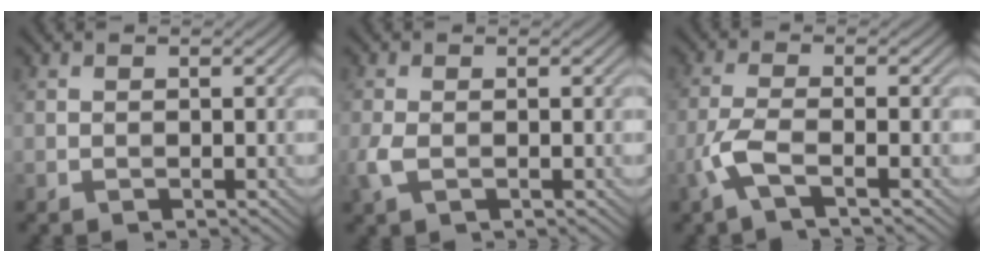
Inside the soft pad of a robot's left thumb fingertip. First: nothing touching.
{"total": 2.2, "force": [-0.5, 1.0, 1.9], "torque": [-0.052, -0.002, -0.014]}
{"total": 4.1, "force": [-2.1, 0.8, 3.4], "torque": [-0.082, 0.001, -0.057]}